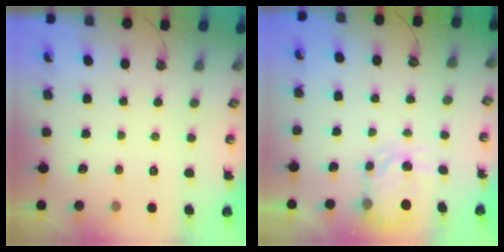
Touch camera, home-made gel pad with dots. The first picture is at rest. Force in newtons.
{"total": 4.6, "press": 4.5, "slide": 0.3}